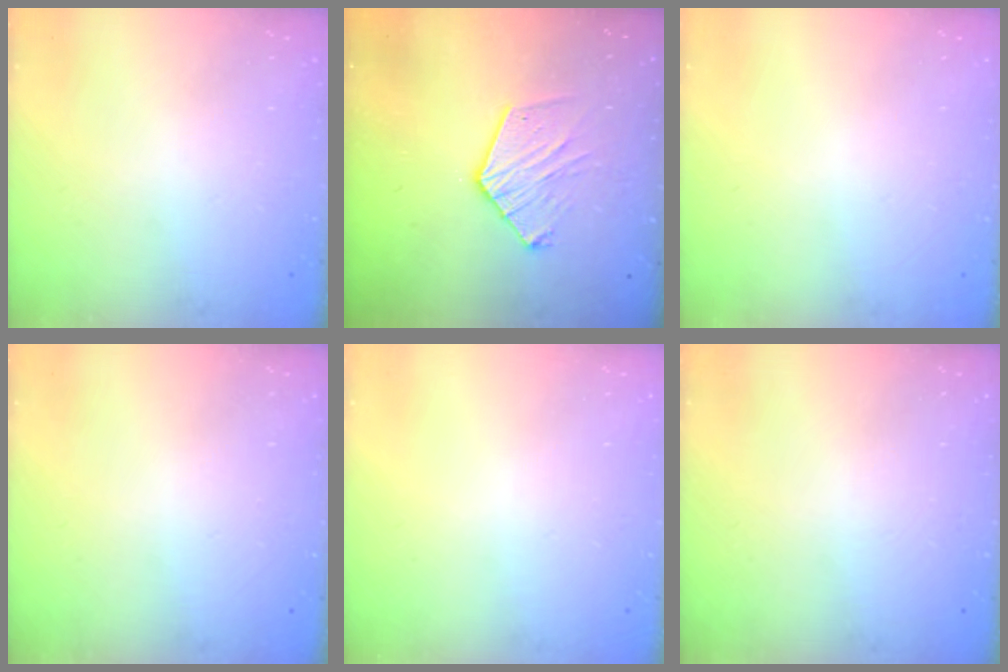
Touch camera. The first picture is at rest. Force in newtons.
{"total": 11.6, "press": 11.5, "slide": 1.0}
{"total": 0.0}
{"total": 0.0}
{"total": 0.0}
{"total": 0.0}